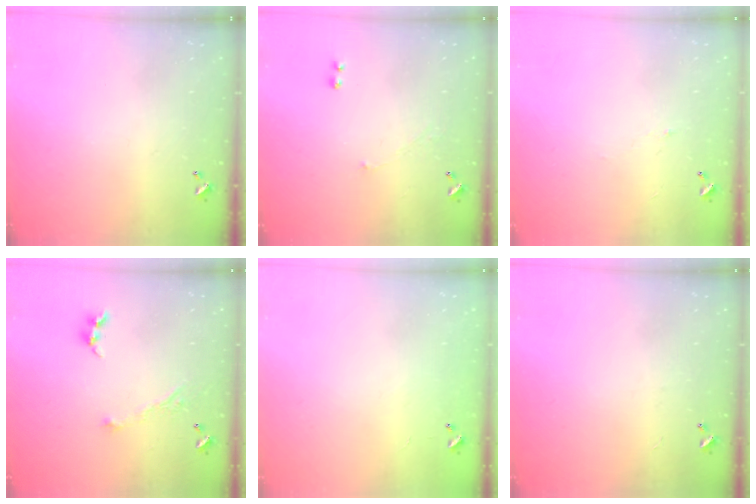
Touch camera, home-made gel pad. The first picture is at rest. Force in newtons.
{"total": 1.0, "press": 0.7, "slide": 0.6}
{"total": 0.8, "press": 0.6, "slide": 0.6}
{"total": 2.9, "press": 2.8, "slide": 0.4}
{"total": 9.3, "press": 9.3, "slide": 0.6}
{"total": 2.4, "press": 2.4, "slide": 0.3}